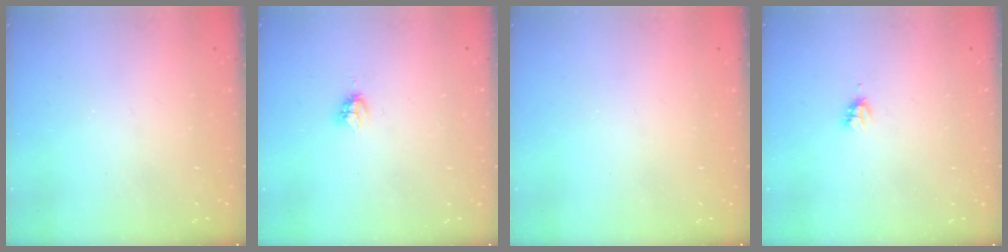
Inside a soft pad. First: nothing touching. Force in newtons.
{"total": 3.3, "press": 3.3, "slide": 0.5}
{"total": 0.0}
{"total": 2.2, "press": 2.2, "slide": 0.3}